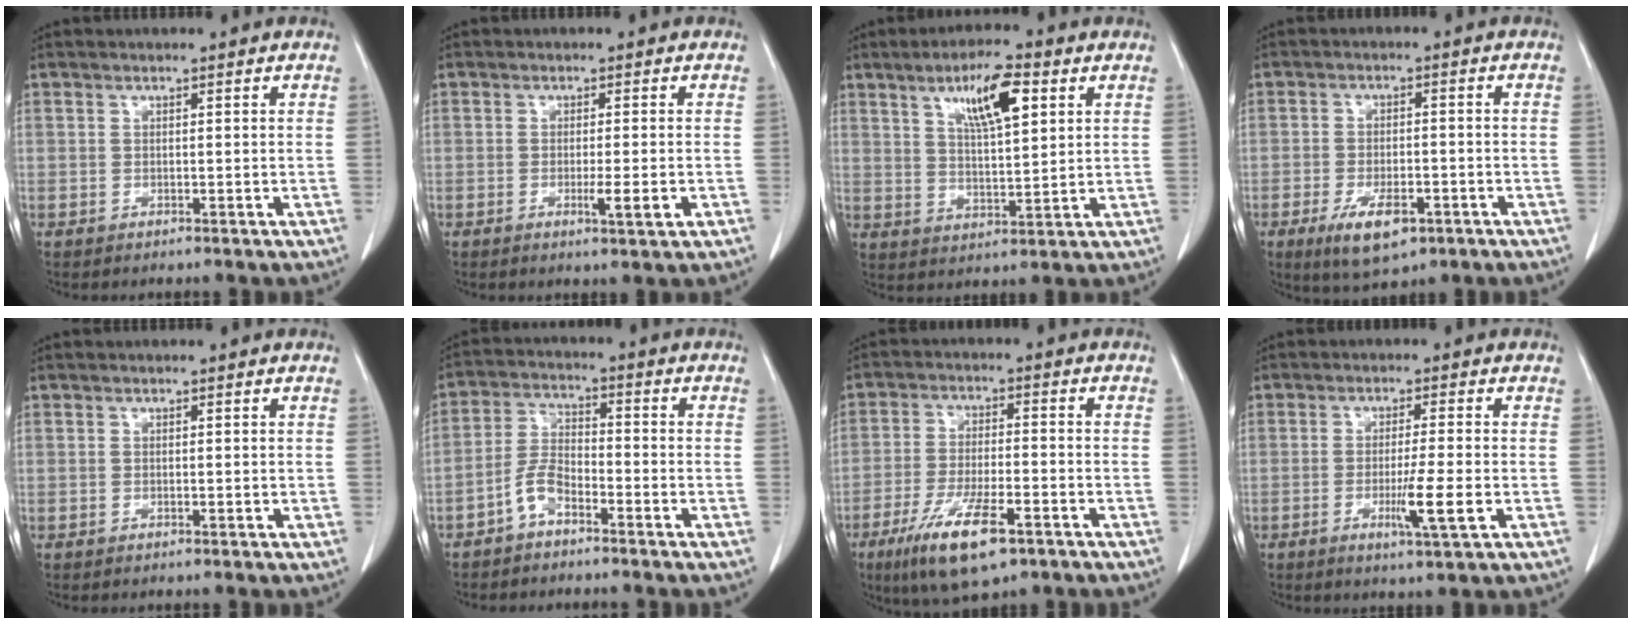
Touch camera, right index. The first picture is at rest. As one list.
[{"total": 3.4, "force": [-1.0, -0.1, 3.2], "torque": [-0.052, -0.008, -0.014]}, {"total": 9.3, "force": [4.4, 1.8, 8.0], "torque": [-0.141, 0.004, 0.077]}, {"total": 7.5, "force": [-4.0, 2.7, 5.8], "torque": [-0.105, -0.010, -0.058]}, {"total": 0.0}, {"total": 4.8, "force": [-3.3, 1.8, 3.0], "torque": [-0.072, 0.012, -0.067]}, {"total": 11.6, "force": [-6.7, 2.5, 9.1], "torque": [-0.177, -0.021, -0.109]}, {"total": 5.9, "force": [-1.8, -0.4, 5.6], "torque": [-0.098, -0.013, -0.027]}]